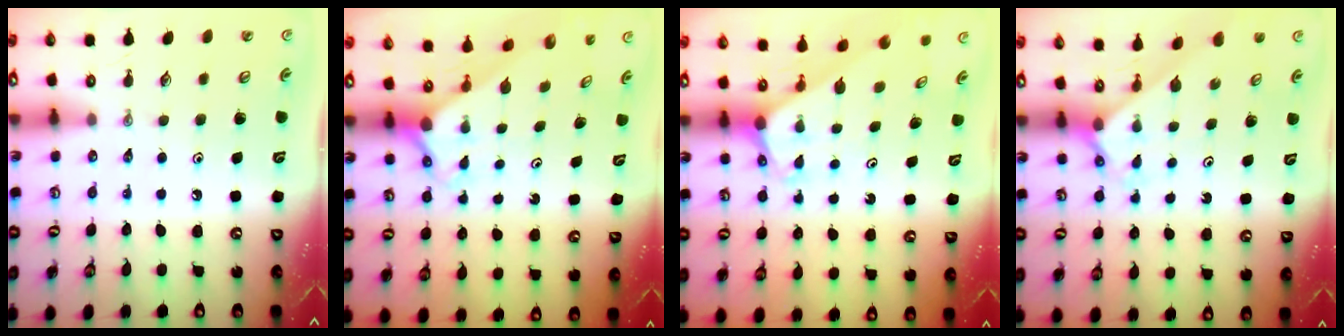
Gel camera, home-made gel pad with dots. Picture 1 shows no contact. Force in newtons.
{"total": 2.2, "press": 2.2, "slide": 0.2}
{"total": 1.8, "press": 1.8, "slide": 0.1}
{"total": 2.2, "press": 2.2, "slide": 0.2}